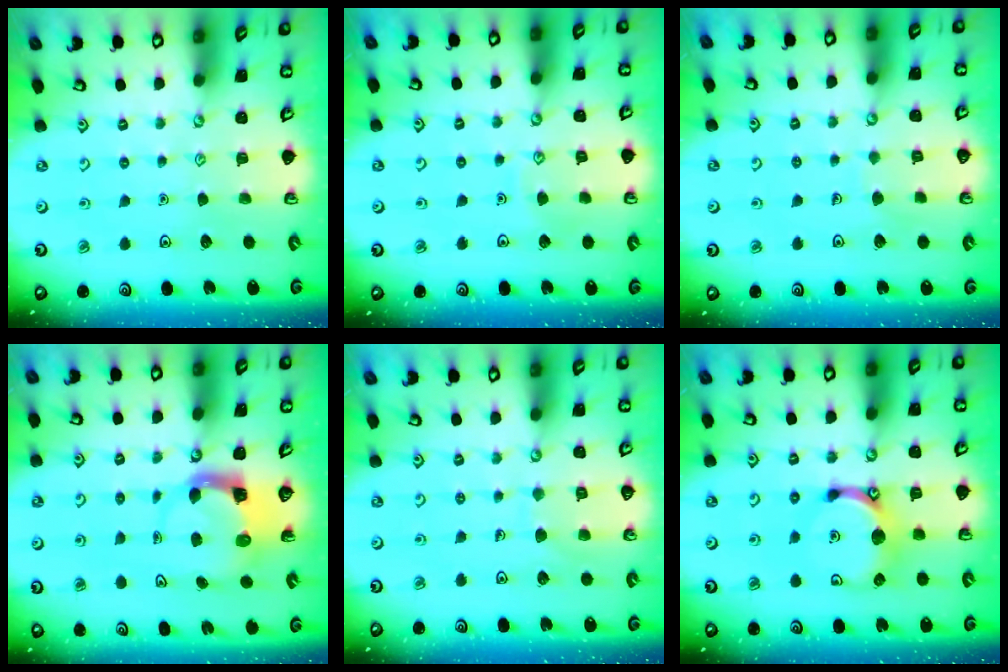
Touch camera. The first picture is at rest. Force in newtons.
{"total": 5.6, "press": 5.6, "slide": 0.5}
{"total": 4.4, "press": 4.4, "slide": 0.4}
{"total": 3.7, "press": 3.6, "slide": 0.5}
{"total": 6.6, "press": 6.6, "slide": 0.5}
{"total": 11.0, "press": 11.0, "slide": 0.5}